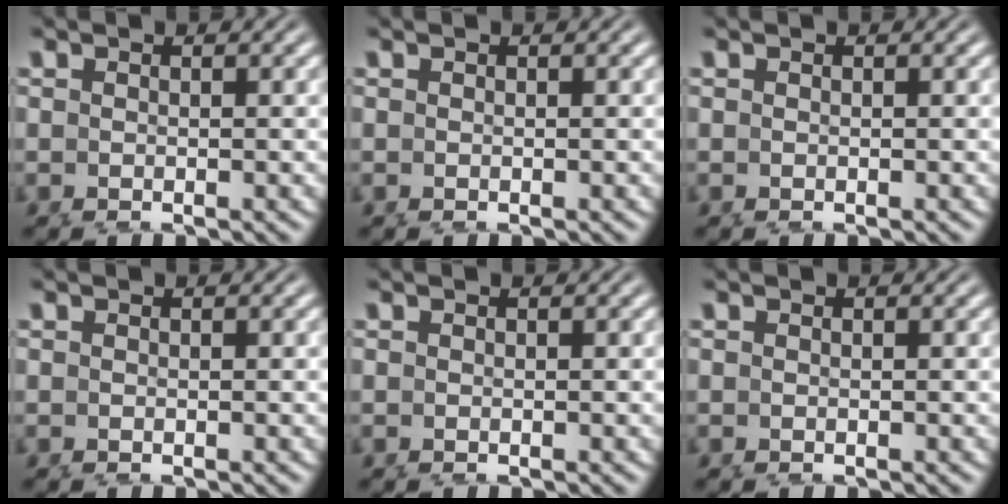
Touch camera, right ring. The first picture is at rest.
{"total": 0.0}
{"total": 0.0}
{"total": 0.0}
{"total": 0.0}
{"total": 0.0}